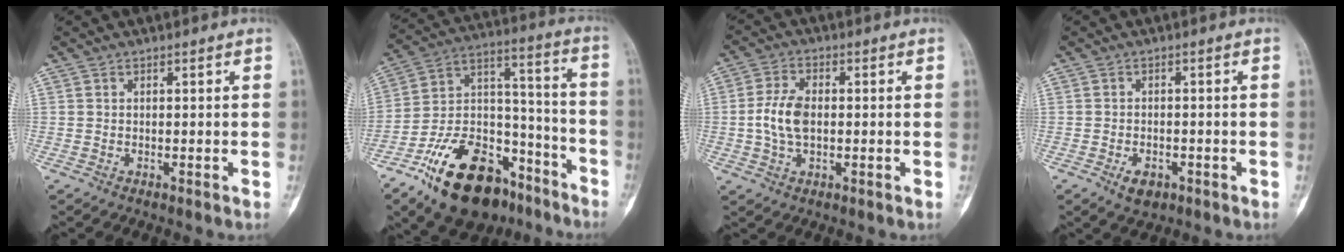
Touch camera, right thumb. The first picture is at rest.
{"total": 24.6, "force": [-15.7, 13.0, 13.7], "torque": [-0.229, 0.089, -0.264]}
{"total": 7.1, "force": [-0.3, 4.1, 5.8], "torque": [-0.123, 0.009, -0.007]}
{"total": 5.8, "force": [-2.9, 3.2, 3.9], "torque": [-0.061, 0.009, -0.043]}